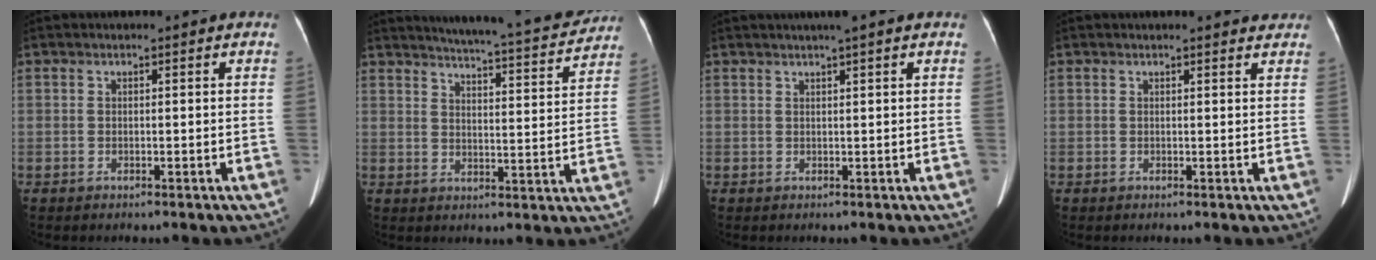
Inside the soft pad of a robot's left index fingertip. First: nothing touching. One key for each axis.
{"total": 16.9, "fx": 15.7, "fy": 1.4, "fz": 6.1, "tx": -0.093, "ty": -0.024, "tz": 0.196}
{"total": 2.8, "fx": 2.1, "fy": -0.3, "fz": 1.8, "tx": -0.025, "ty": 0.017, "tz": 0.033}
{"total": 4.7, "fx": 4.5, "fy": 1.0, "fz": 1.0, "tx": -0.007, "ty": 0.000, "tz": 0.033}